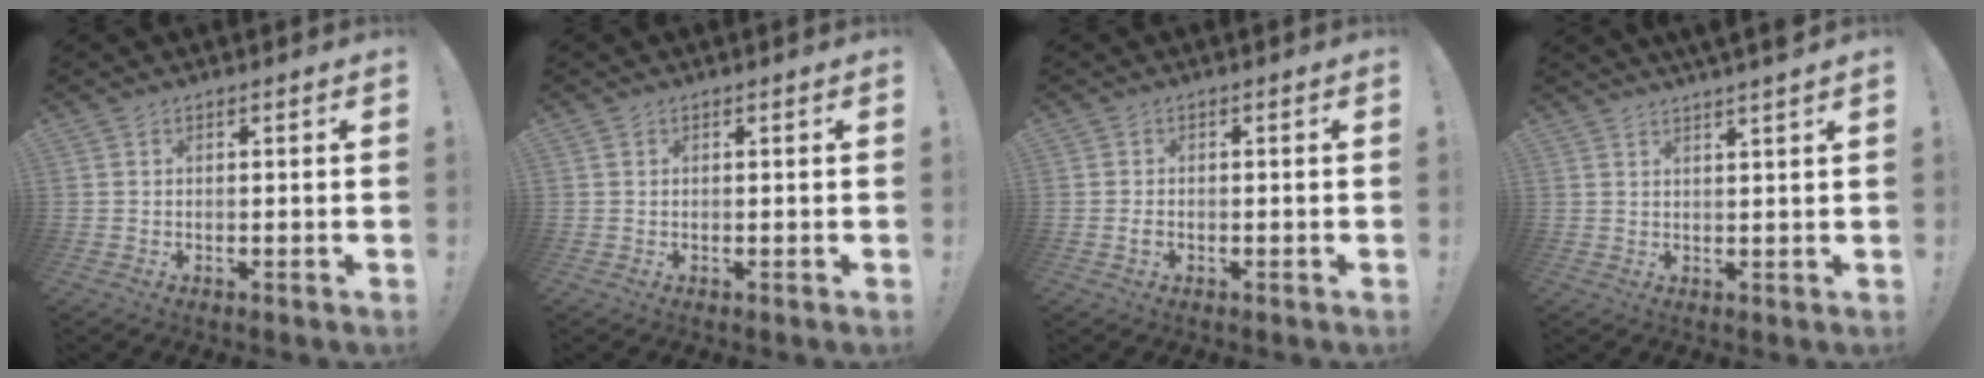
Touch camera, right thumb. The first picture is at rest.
{"total": 0.5, "force": [0.2, 0.5, 0.1], "torque": [0.005, -0.001, 0.001]}
{"total": 1.3, "force": [-0.7, 0.9, 0.7], "torque": [-0.014, 0.004, -0.011]}
{"total": 3.6, "force": [3.0, -0.6, 1.8], "torque": [-0.024, -0.016, 0.048]}